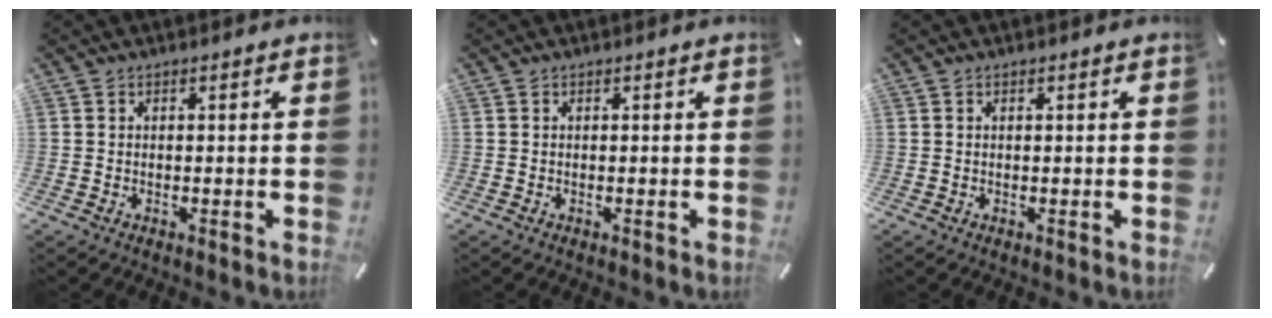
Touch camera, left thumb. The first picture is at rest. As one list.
[{"total": 0.0}, {"total": 0.0}]